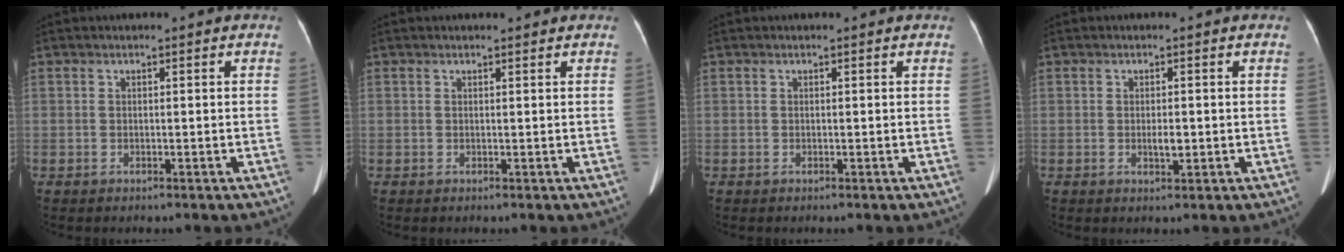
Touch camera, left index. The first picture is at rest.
{"total": 1.1, "force": [1.1, 0.1, 0.3], "torque": [-0.009, 0.003, 0.017]}
{"total": 0.6, "force": [0.6, 0.0, 0.1], "torque": [-0.004, 0.001, 0.006]}
{"total": 1.5, "force": [-0.1, 0.5, 1.5], "torque": [-0.027, -0.002, 0.000]}